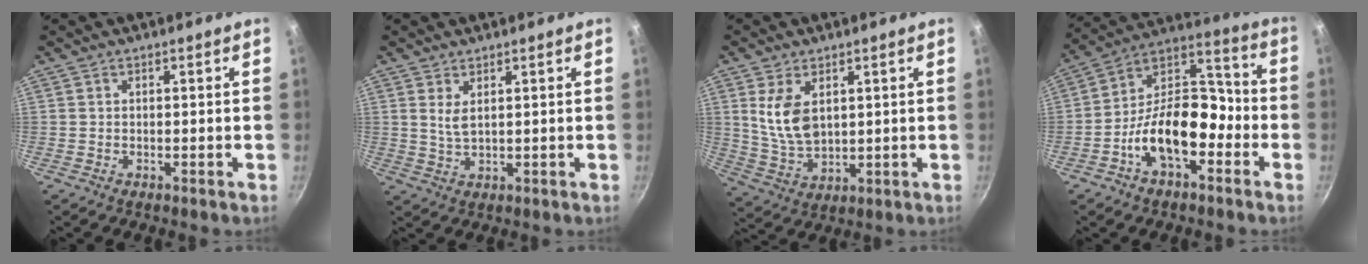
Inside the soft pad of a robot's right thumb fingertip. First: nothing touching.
{"total": 3.1, "force": [1.3, 1.2, 2.5], "torque": [-0.048, -0.013, 0.029]}
{"total": 9.3, "force": [2.8, 5.4, 7.0], "torque": [-0.126, -0.030, 0.067]}
{"total": 16.6, "force": [-6.1, 9.3, 12.3], "torque": [-0.167, 0.070, -0.116]}